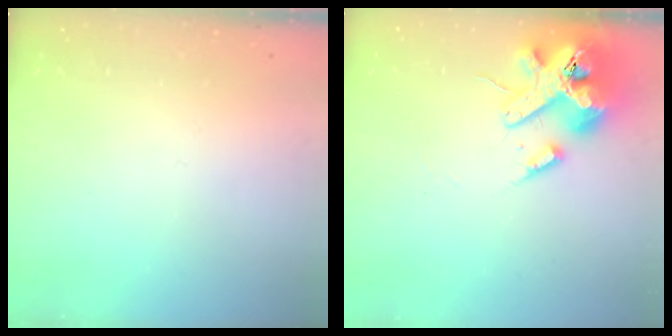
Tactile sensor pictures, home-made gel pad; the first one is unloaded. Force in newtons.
{"total": 18.0, "press": 17.7, "slide": 2.7}